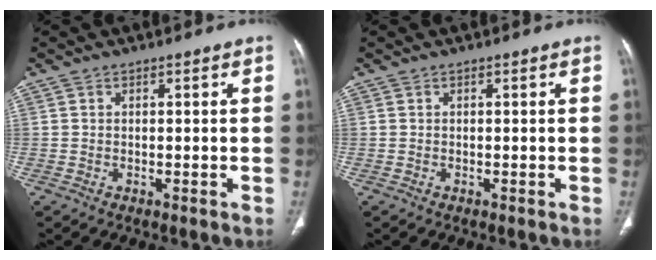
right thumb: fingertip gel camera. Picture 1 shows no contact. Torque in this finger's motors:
{"motor_torque": [-0.76, 1.03, -0.06, 0.29, 0.03]}